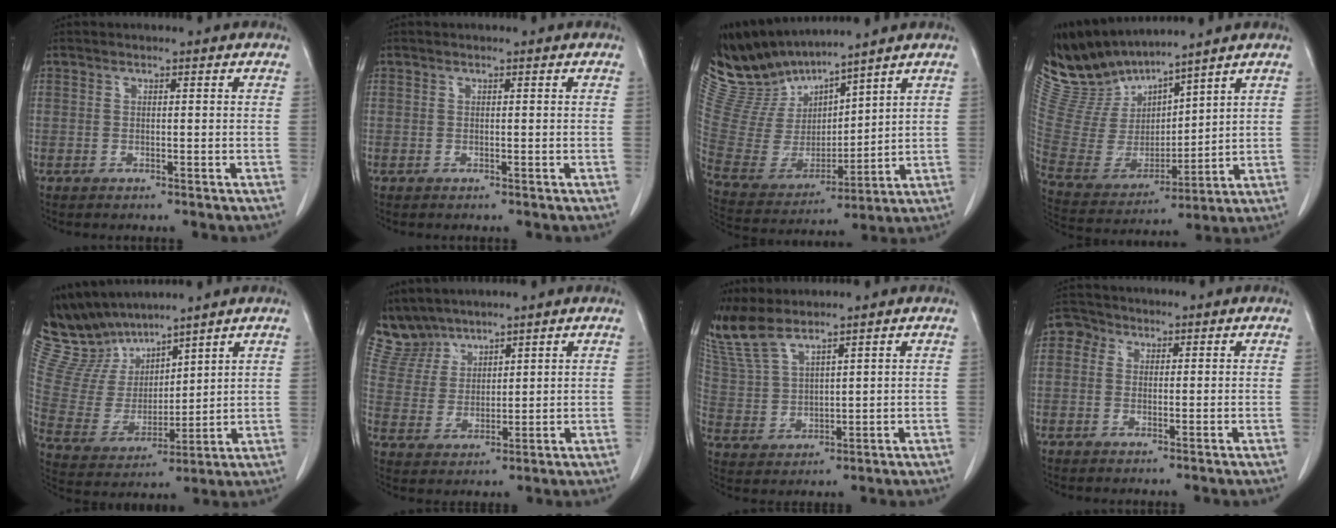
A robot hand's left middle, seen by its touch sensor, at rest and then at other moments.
{"total": 0.0}
{"total": 11.7, "force": [11.5, 1.3, 2.1], "torque": [-0.075, 0.001, 0.252]}
{"total": 11.4, "force": [11.1, 1.5, 2.0], "torque": [-0.072, 0.001, 0.244]}
{"total": 12.2, "force": [11.5, 3.4, 2.5], "torque": [-0.079, 0.012, 0.246]}
{"total": 6.3, "force": [6.0, 1.8, -0.2], "torque": [-0.011, 0.009, 0.139]}
{"total": 7.2, "force": [6.4, 1.1, 3.1], "torque": [-0.090, 0.008, 0.148]}
{"total": 2.5, "force": [0.8, 2.2, 0.9], "torque": [-0.012, 0.011, 0.008]}